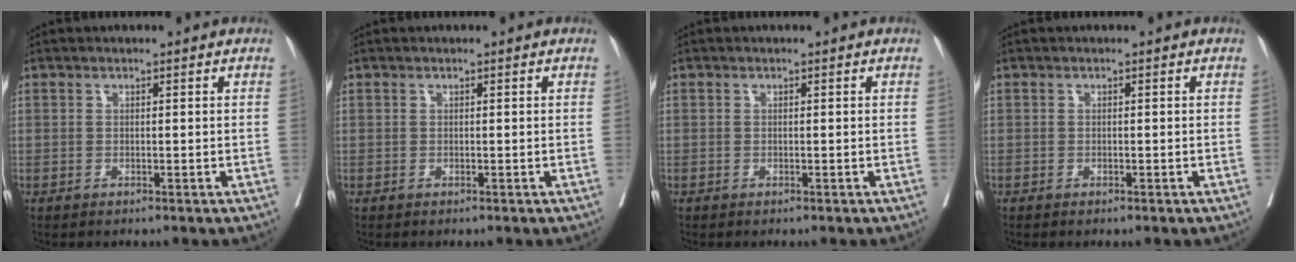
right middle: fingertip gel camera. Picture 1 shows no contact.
{"total": 0.0}
{"total": 0.0}
{"total": 0.8, "force": [-0.6, 0.3, 0.4], "torque": [-0.010, -0.002, -0.008]}